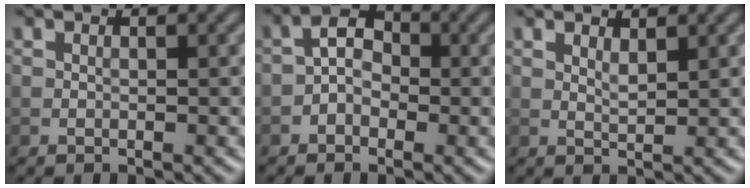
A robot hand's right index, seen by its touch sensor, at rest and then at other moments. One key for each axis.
{"total": 2.6, "fx": -1.0, "fy": 1.9, "fz": 1.6, "tx": -0.021, "ty": 0.012, "tz": -0.026}
{"total": 1.2, "fx": 0.9, "fy": 0.4, "fz": 0.7, "tx": -0.017, "ty": -0.001, "tz": 0.017}